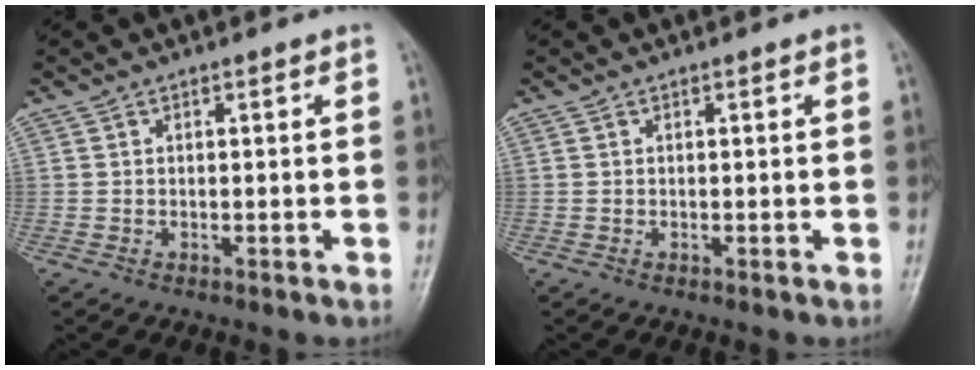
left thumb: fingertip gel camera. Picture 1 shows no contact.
{"total": 0.0}